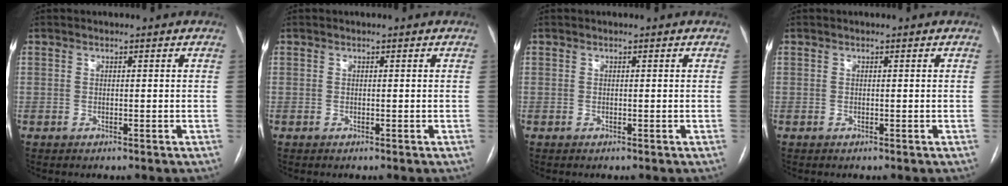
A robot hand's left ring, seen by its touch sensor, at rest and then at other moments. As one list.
[{"total": 0.0}, {"total": 0.0}, {"total": 0.0}]